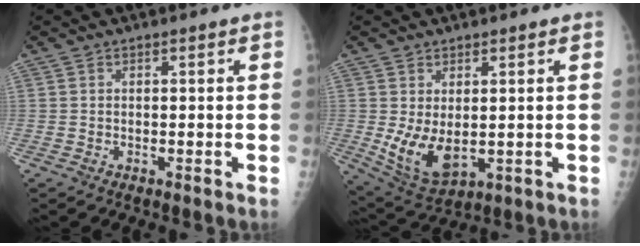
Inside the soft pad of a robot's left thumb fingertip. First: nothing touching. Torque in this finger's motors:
{"motor_torque": [-0.20, 0.67, 0.43, -0.36, 0.24]}